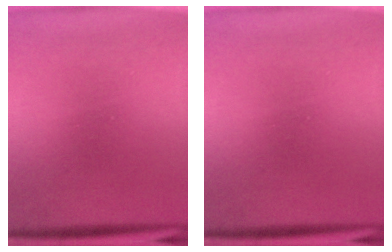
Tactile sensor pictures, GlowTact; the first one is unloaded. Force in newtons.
{"total": 0.0}